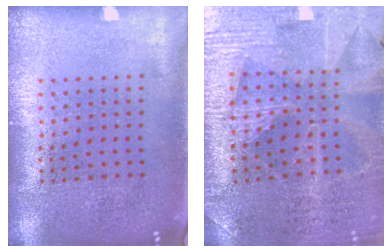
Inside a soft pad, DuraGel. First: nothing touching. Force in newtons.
{"total": 3.1, "press": 3.0, "slide": 0.4}